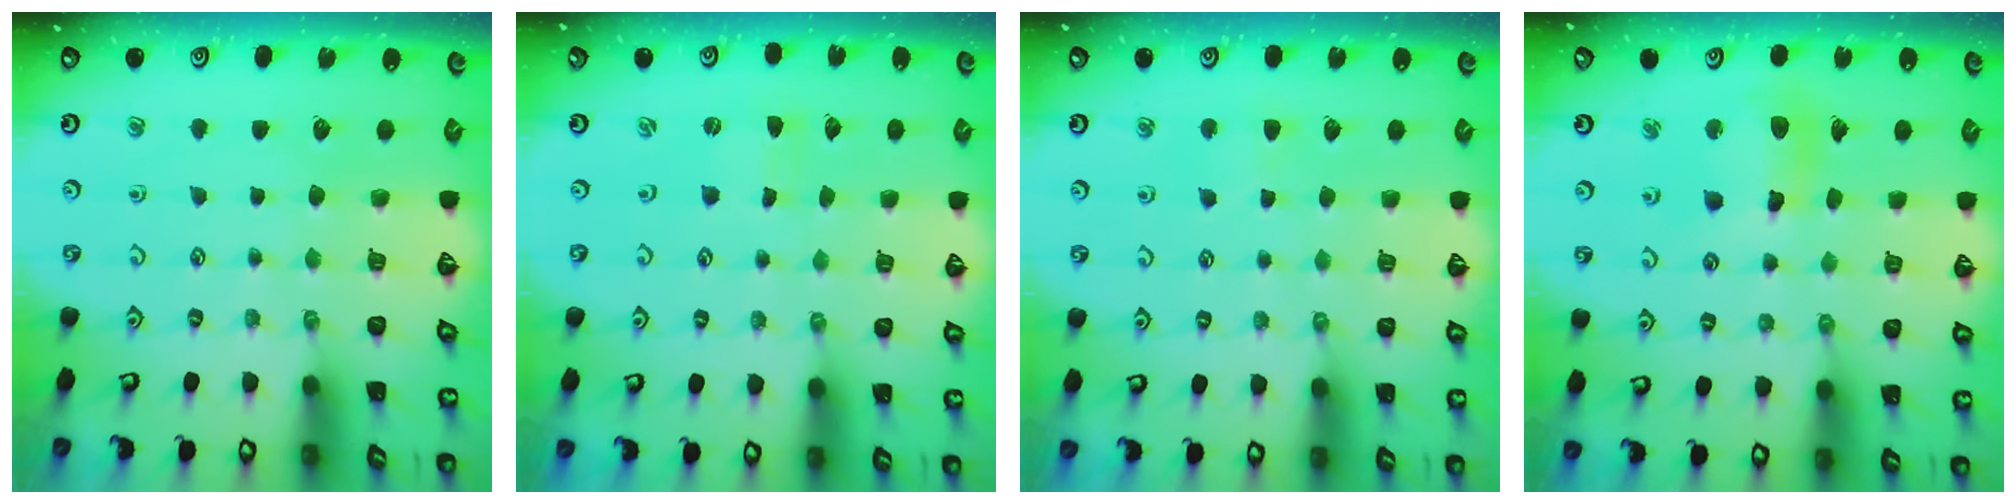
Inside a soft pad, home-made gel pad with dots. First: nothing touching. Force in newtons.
{"total": 0.0}
{"total": 2.9, "press": 2.8, "slide": 0.4}
{"total": 11.7, "press": 11.6, "slide": 1.6}